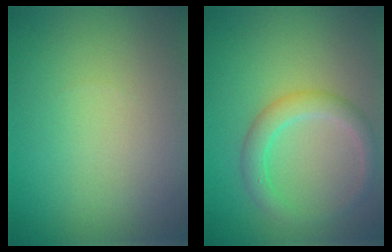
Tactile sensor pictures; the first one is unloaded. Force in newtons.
{"total": 2.8, "press": 2.8, "slide": 0.1}